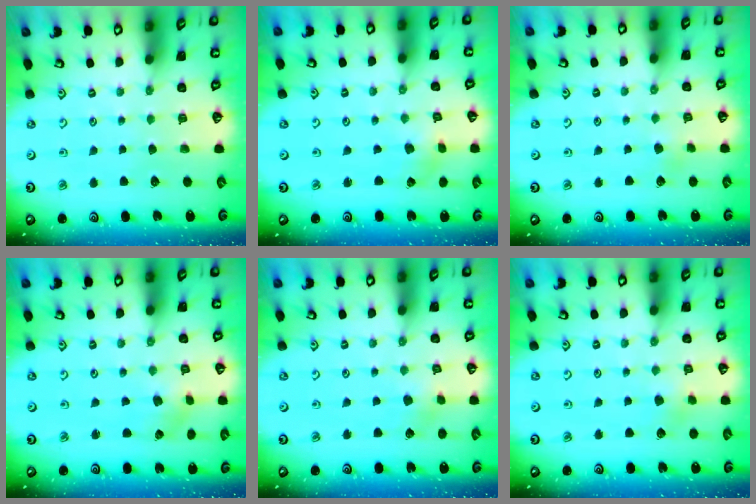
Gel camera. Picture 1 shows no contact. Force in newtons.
{"total": 1.2, "press": 1.2, "slide": 0.2}
{"total": 1.8, "press": 1.7, "slide": 0.4}
{"total": 4.3, "press": 4.3, "slide": 0.2}
{"total": 3.0, "press": 2.9, "slide": 0.6}
{"total": 3.9, "press": 3.8, "slide": 1.1}